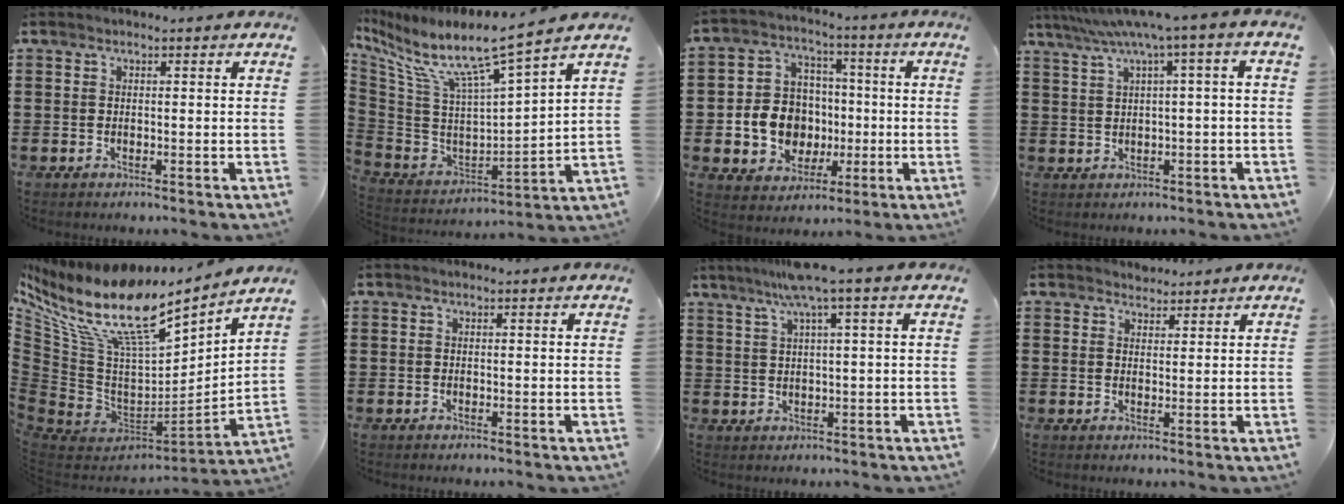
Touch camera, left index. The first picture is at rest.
{"total": 9.2, "force": [6.6, 0.3, 6.5], "torque": [-0.151, -0.062, 0.101]}
{"total": 9.5, "force": [-1.2, 8.6, 3.7], "torque": [-0.089, 0.018, -0.014]}
{"total": 5.1, "force": [1.6, -0.7, 4.8], "torque": [-0.094, -0.022, 0.021]}
{"total": 15.1, "force": [10.2, 4.7, 10.0], "torque": [-0.227, -0.073, 0.170]}
{"total": 0.0}
{"total": 6.0, "force": [3.2, -0.7, 5.0], "torque": [-0.104, 0.001, 0.053]}
{"total": 2.0, "force": [1.9, 0.6, -0.2], "torque": [-0.001, 0.003, 0.036]}